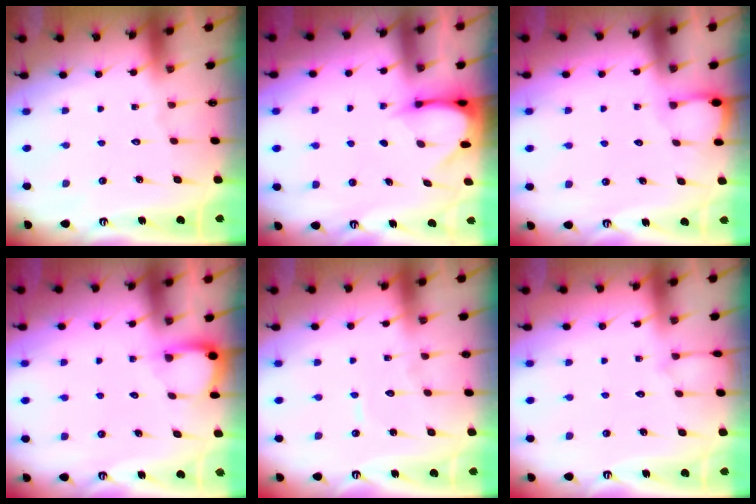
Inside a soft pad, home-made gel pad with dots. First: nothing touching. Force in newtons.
{"total": 3.7, "press": 3.6, "slide": 0.3}
{"total": 2.5, "press": 2.4, "slide": 0.4}
{"total": 3.6, "press": 3.6, "slide": 0.3}
{"total": 5.3, "press": 5.2, "slide": 0.5}
{"total": 3.7, "press": 3.7, "slide": 0.5}